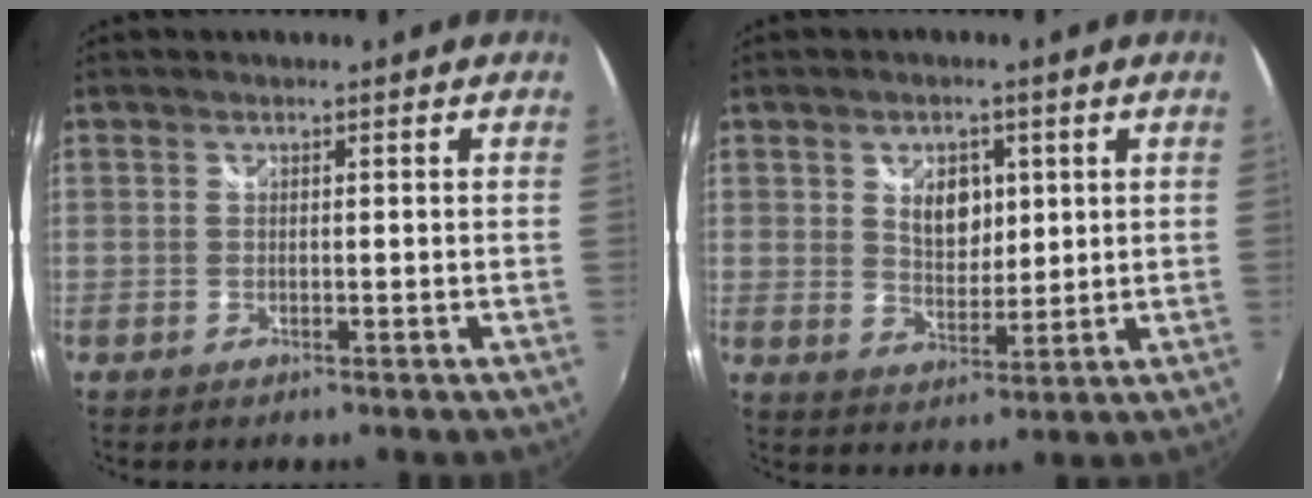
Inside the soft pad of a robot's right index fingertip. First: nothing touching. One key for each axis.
{"total": 6.4, "fx": 2.1, "fy": 4.3, "fz": 4.3, "tx": -0.063, "ty": 0.002, "tz": 0.039}